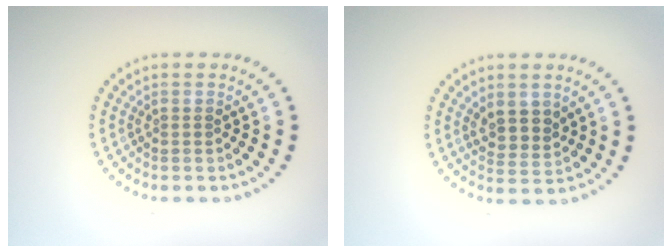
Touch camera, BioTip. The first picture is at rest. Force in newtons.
{"total": 2.5, "press": 2.2, "slide": 1.1}